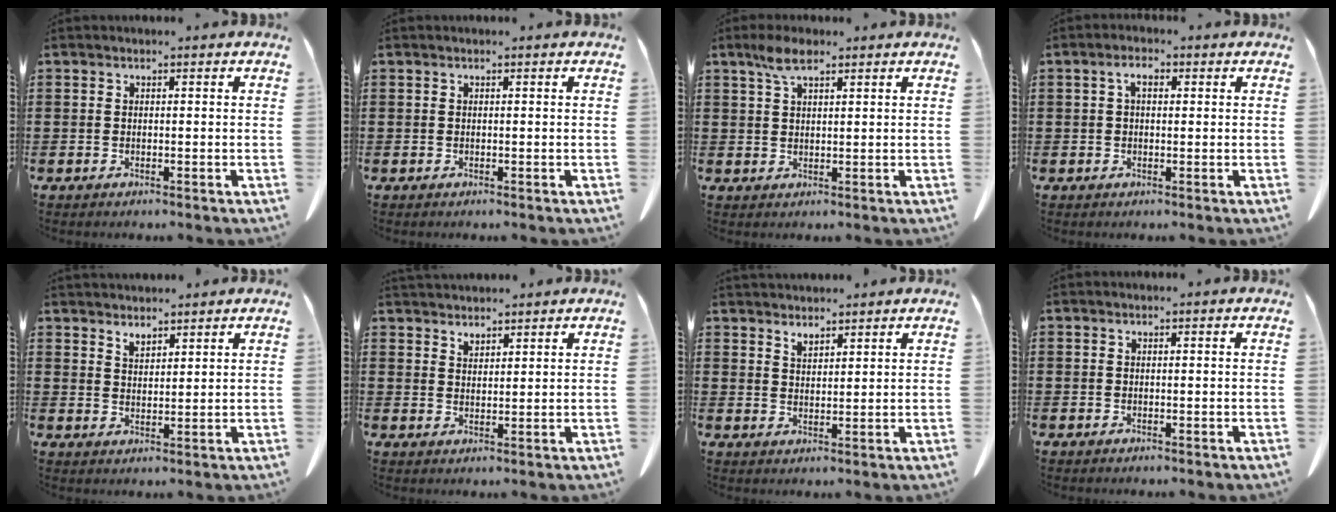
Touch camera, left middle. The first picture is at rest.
{"total": 0.0}
{"total": 4.2, "force": [2.6, 1.5, 3.0], "torque": [-0.066, 0.005, 0.046]}
{"total": 2.6, "force": [0.6, 1.3, 2.1], "torque": [-0.046, 0.009, 0.010]}
{"total": 2.7, "force": [2.6, 0.7, 0.2], "torque": [-0.011, -0.005, 0.051]}
{"total": 2.7, "force": [2.7, 0.6, -0.1], "torque": [-0.005, -0.007, 0.053]}
{"total": 2.5, "force": [2.4, 0.5, 0.3], "torque": [-0.010, -0.004, 0.047]}
{"total": 0.0}